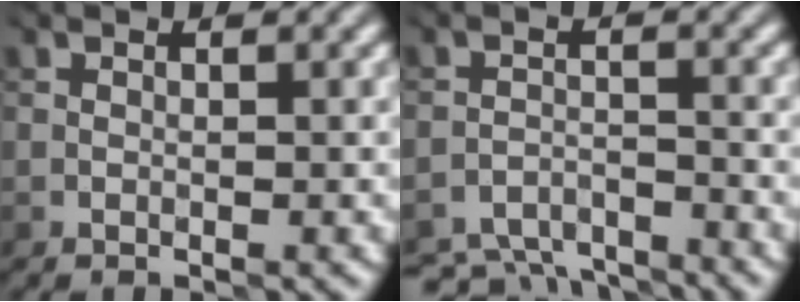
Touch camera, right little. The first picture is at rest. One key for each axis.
{"total": 5.7, "fx": -5.4, "fy": 1.5, "fz": 1.1, "tx": -0.024, "ty": -0.022, "tz": -0.095}